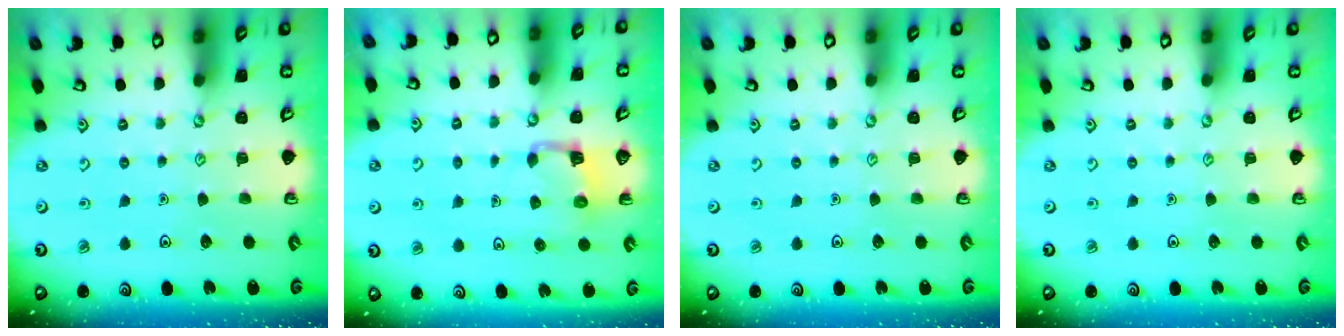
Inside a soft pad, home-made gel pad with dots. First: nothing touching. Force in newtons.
{"total": 2.7, "press": 2.7, "slide": 0.4}
{"total": 0.0}
{"total": 0.0}